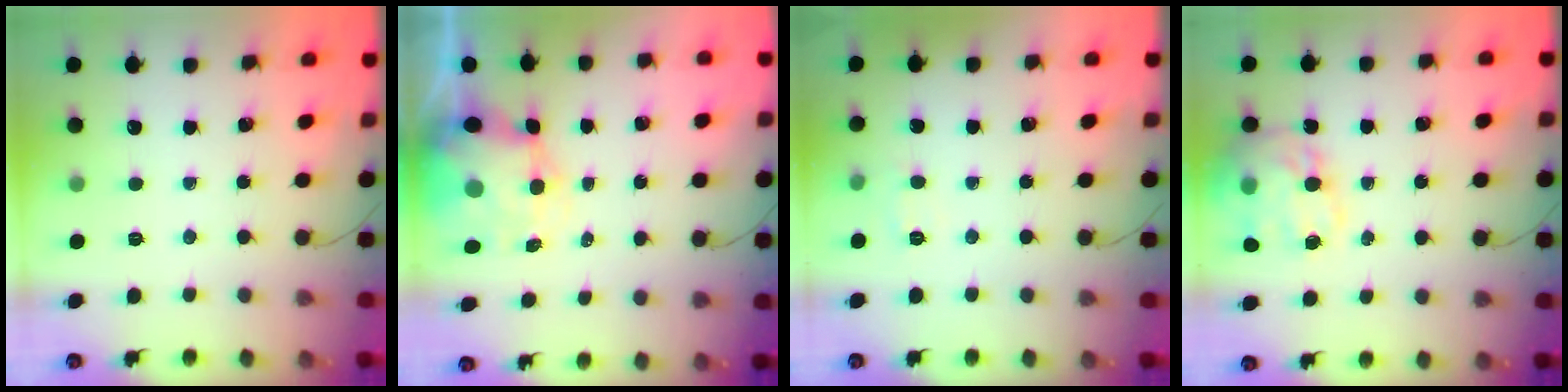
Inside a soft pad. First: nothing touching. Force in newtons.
{"total": 6.5, "press": 6.2, "slide": 2.1}
{"total": 5.6, "press": 5.3, "slide": 1.7}
{"total": 20.2, "press": 19.8, "slide": 4.2}